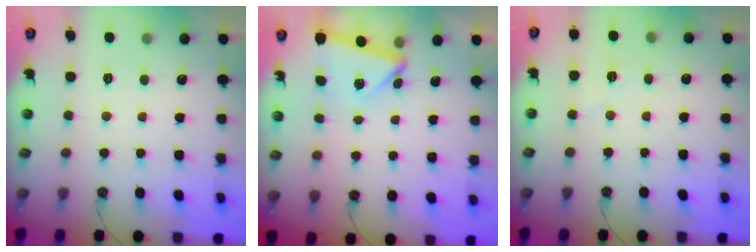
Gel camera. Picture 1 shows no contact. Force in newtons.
{"total": 3.5, "press": 3.1, "slide": 1.7}
{"total": 5.1, "press": 5.0, "slide": 1.1}